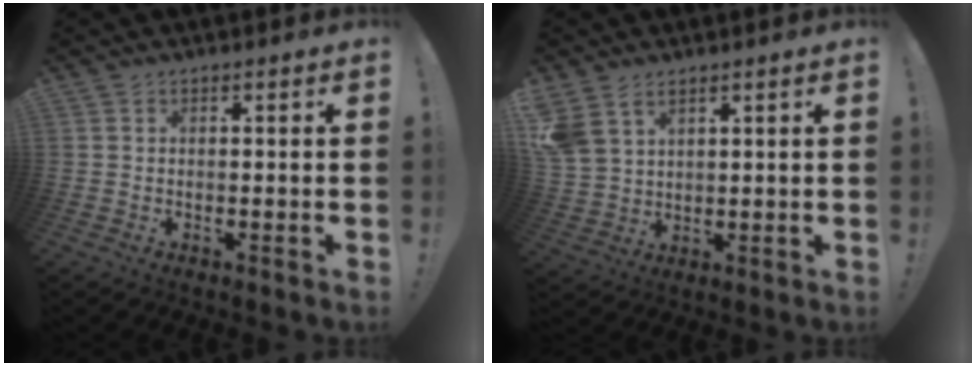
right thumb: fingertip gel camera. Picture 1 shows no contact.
{"total": 7.0, "force": [4.4, 4.4, 3.3], "torque": [-0.067, -0.017, 0.088]}